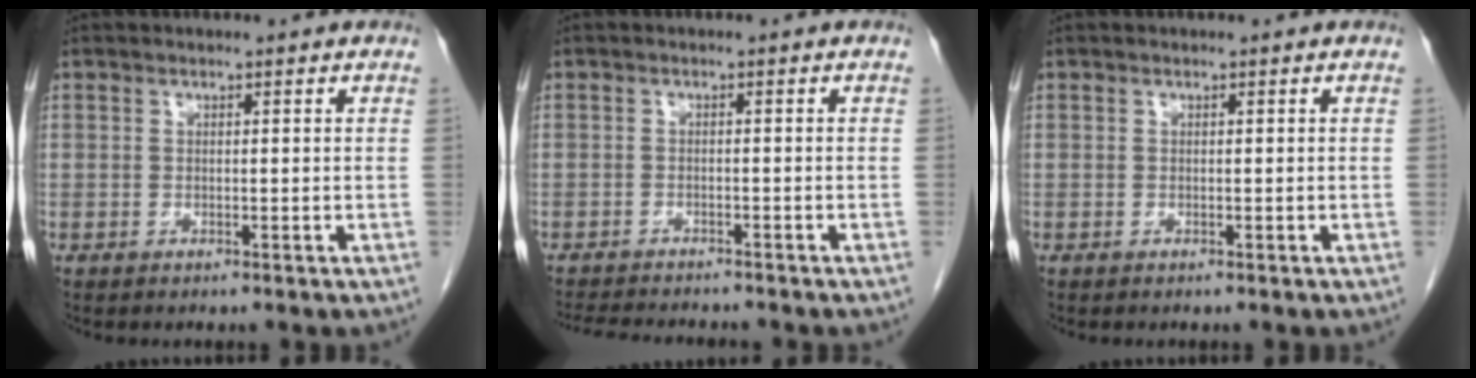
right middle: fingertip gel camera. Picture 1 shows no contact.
{"total": 8.6, "force": [-8.0, 1.3, 3.1], "torque": [-0.049, -0.012, -0.112]}
{"total": 0.0}